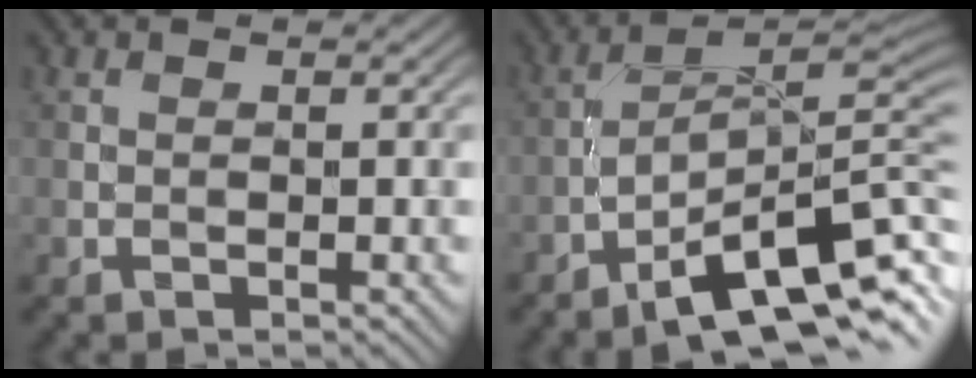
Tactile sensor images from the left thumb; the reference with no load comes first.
{"total": 10.7, "force": [-6.3, 2.2, 8.4], "torque": [-0.134, 0.005, -0.110]}